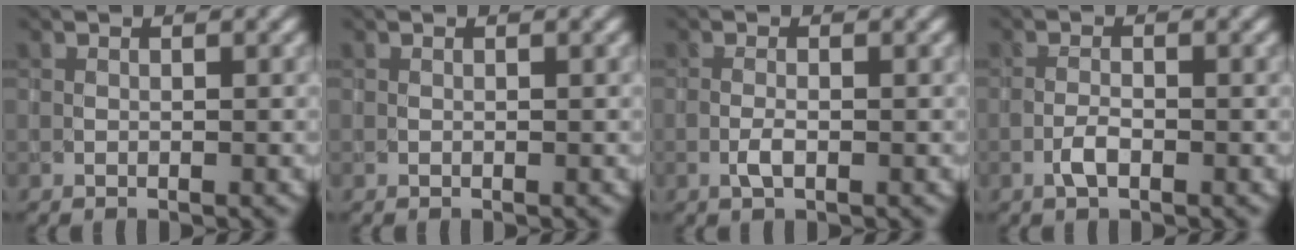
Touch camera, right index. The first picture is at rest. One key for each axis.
{"total": 0.0}
{"total": 1.4, "fx": -0.5, "fy": 0.4, "fz": 1.3, "tx": -0.029, "ty": -0.001, "tz": -0.012}
{"total": 1.6, "fx": -0.8, "fy": 0.6, "fz": 1.3, "tx": -0.028, "ty": 0.001, "tz": -0.018}